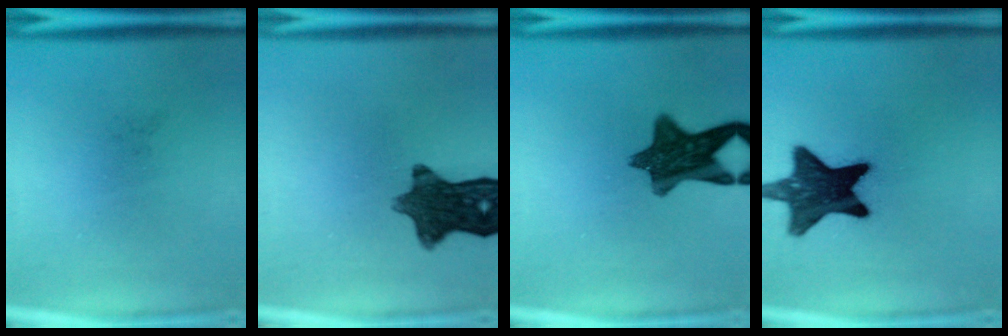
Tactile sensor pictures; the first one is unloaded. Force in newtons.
{"total": 10.6}
{"total": 11.2}
{"total": 14.9}